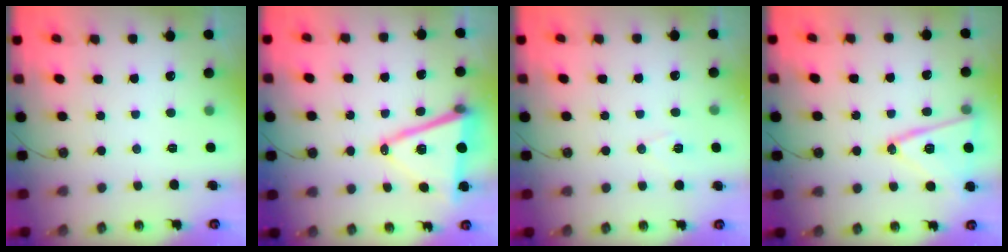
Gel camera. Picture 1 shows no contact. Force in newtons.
{"total": 15.3, "press": 14.9, "slide": 3.7}
{"total": 7.3, "press": 6.5, "slide": 3.4}
{"total": 16.8, "press": 16.6, "slide": 2.6}